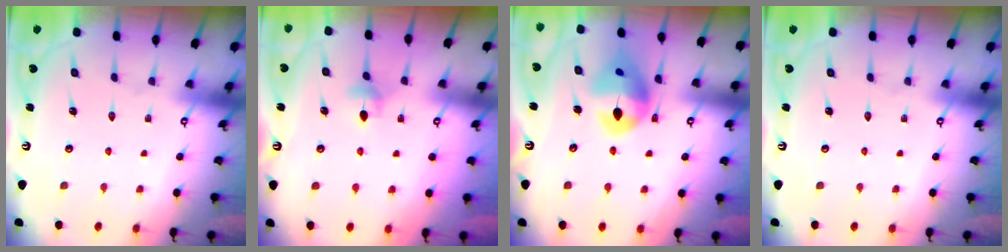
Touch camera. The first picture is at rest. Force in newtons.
{"total": 4.8, "press": 4.7, "slide": 0.7}
{"total": 14.6, "press": 14.4, "slide": 2.1}
{"total": 0.0}